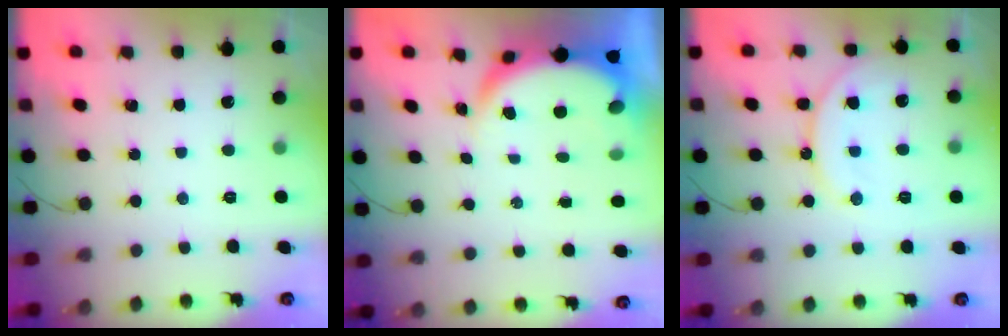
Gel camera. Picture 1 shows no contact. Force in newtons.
{"total": 6.3, "press": 6.2, "slide": 0.9}
{"total": 14.3, "press": 14.2, "slide": 1.6}